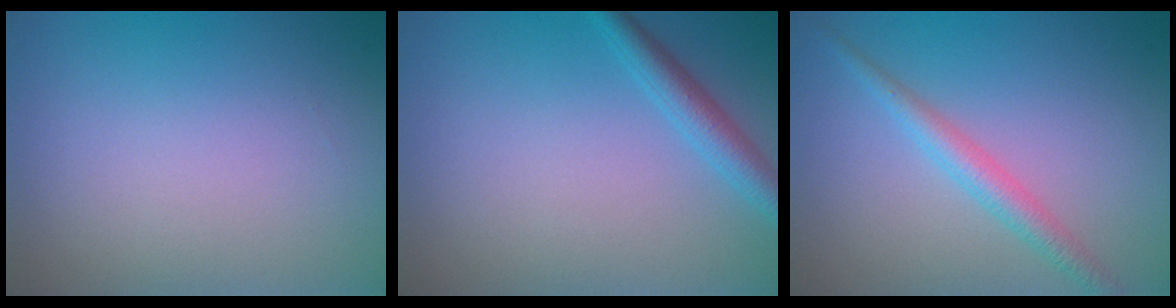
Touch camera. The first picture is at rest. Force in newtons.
{"total": 2.6, "press": 2.6, "slide": 0.1}
{"total": 2.5, "press": 2.5, "slide": 0.1}